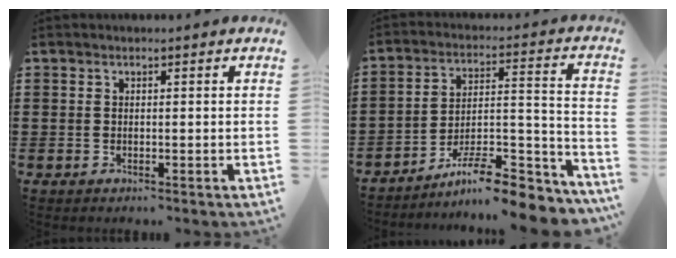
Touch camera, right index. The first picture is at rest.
{"total": 10.6, "force": [-8.5, 2.1, 6.0], "torque": [-0.087, 0.026, -0.158]}